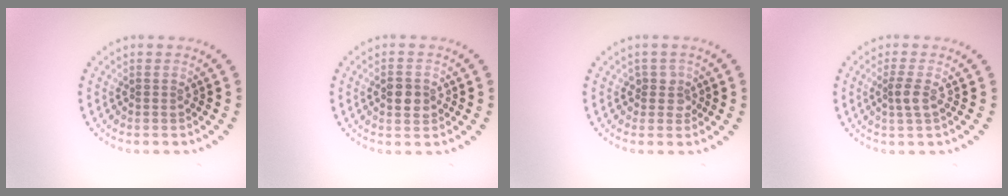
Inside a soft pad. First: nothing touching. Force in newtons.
{"total": 2.7, "press": 2.7, "slide": 0.2}
{"total": 1.6, "press": 1.3, "slide": 1.0}
{"total": 1.6, "press": 1.3, "slide": 0.9}